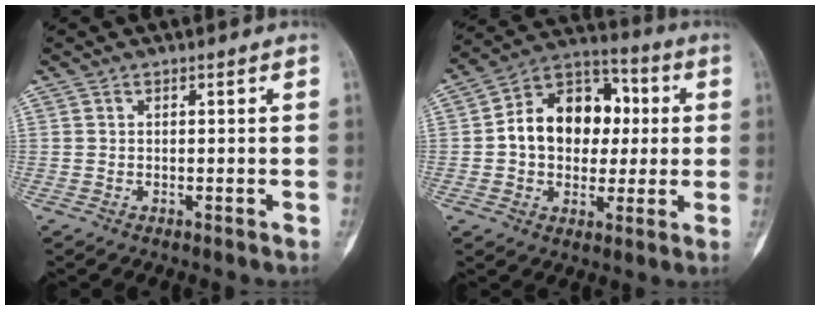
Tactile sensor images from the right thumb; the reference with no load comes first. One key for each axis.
{"total": 16.4, "fx": 1.2, "fy": 12.1, "fz": 11.0, "tx": -0.124, "ty": 0.027, "tz": 0.012}